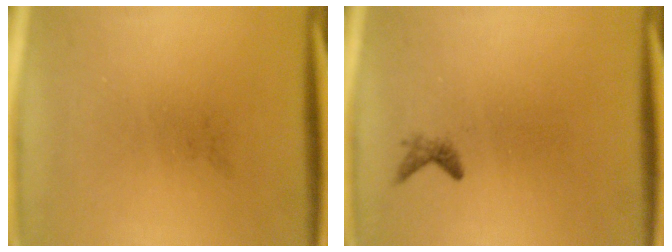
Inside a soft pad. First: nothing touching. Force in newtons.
{"total": 0.9}